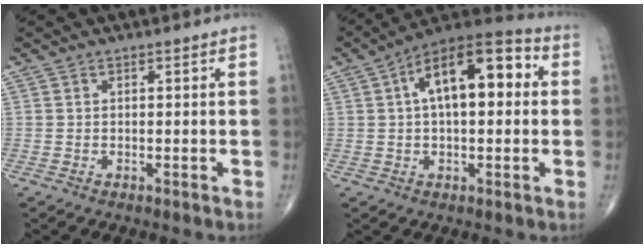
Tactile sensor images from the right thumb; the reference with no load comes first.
{"total": 16.5, "force": [3.3, 7.7, 14.2], "torque": [-0.202, 0.036, 0.042]}